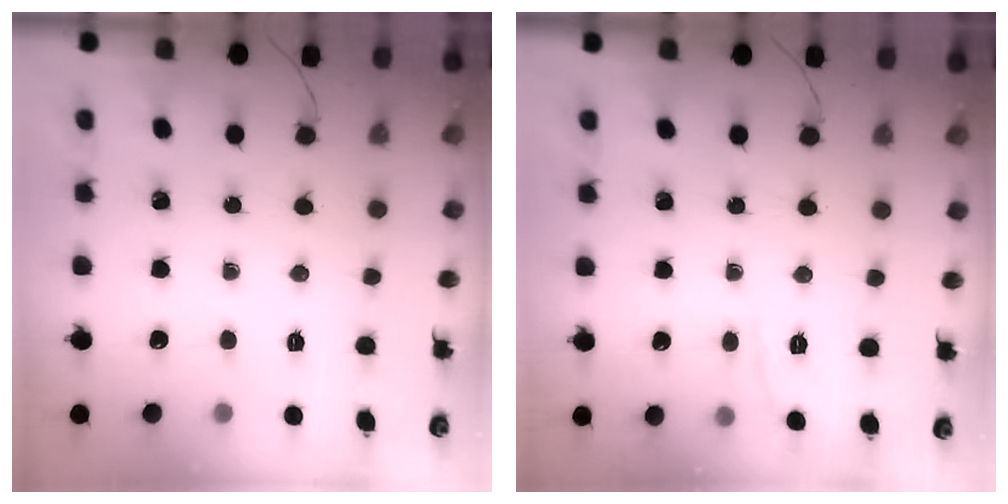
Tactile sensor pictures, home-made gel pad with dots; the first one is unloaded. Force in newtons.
{"total": 1.7, "press": 0.1, "slide": 1.7}